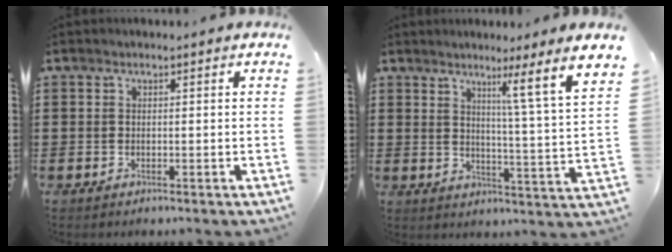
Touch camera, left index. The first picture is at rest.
{"total": 6.2, "force": [4.4, -2.3, 3.7], "torque": [-0.048, -0.062, 0.051]}